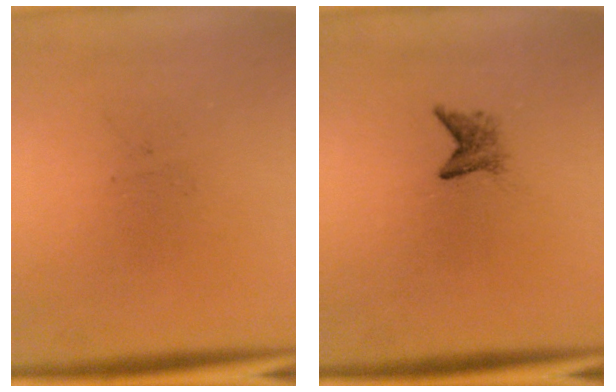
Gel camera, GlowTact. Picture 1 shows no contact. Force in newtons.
{"total": 1.8}